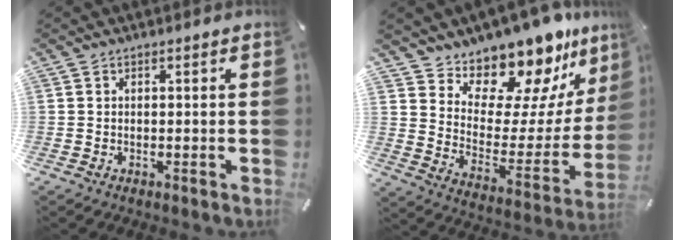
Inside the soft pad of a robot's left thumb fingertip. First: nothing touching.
{"total": 15.6, "force": [14.5, 5.2, 2.4], "torque": [-0.049, -0.150, 0.247]}